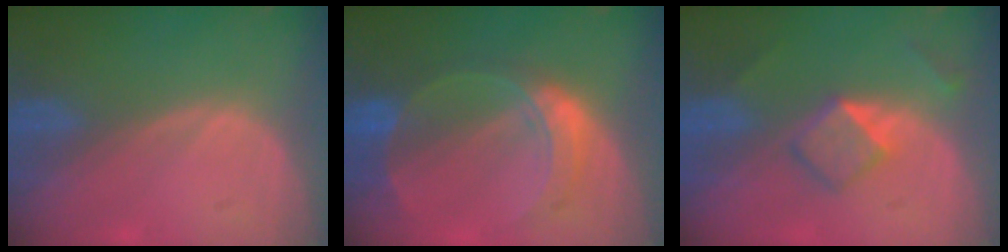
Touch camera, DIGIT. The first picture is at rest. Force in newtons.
{"total": 7.6, "press": 6.7, "slide": 3.5}
{"total": 5.4, "press": 4.6, "slide": 2.8}